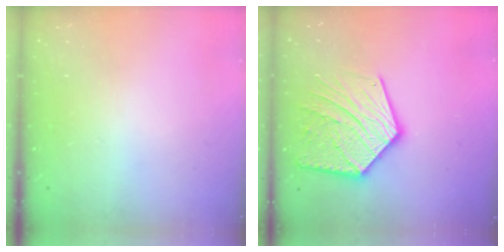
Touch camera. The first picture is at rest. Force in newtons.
{"total": 19.3, "press": 19.3, "slide": 1.1}